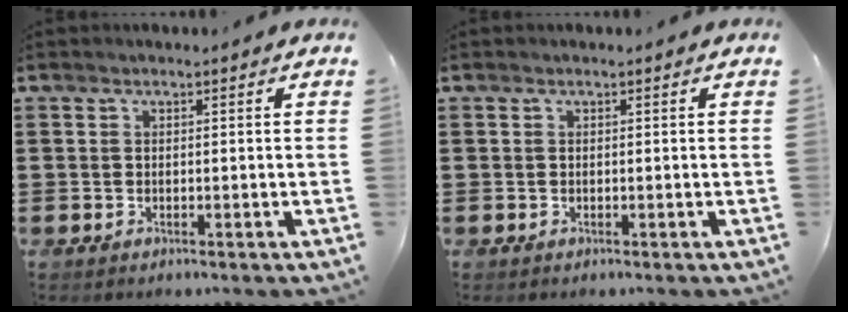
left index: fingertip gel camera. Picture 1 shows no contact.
{"total": 0.0}